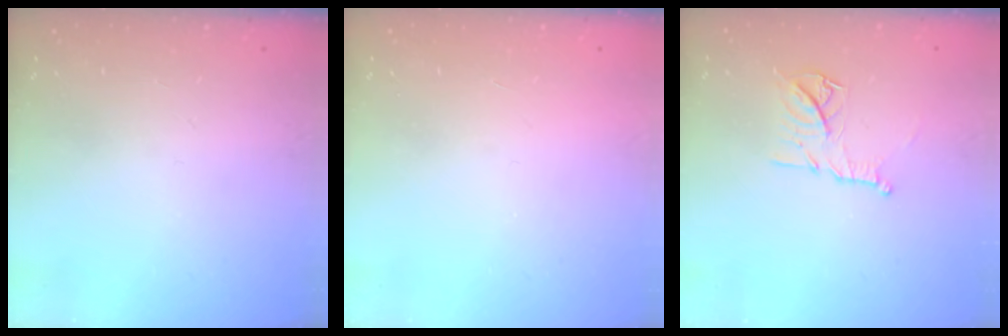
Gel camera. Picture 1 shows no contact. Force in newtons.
{"total": 1.6, "press": 1.6, "slide": 0.1}
{"total": 11.4, "press": 11.4, "slide": 0.6}